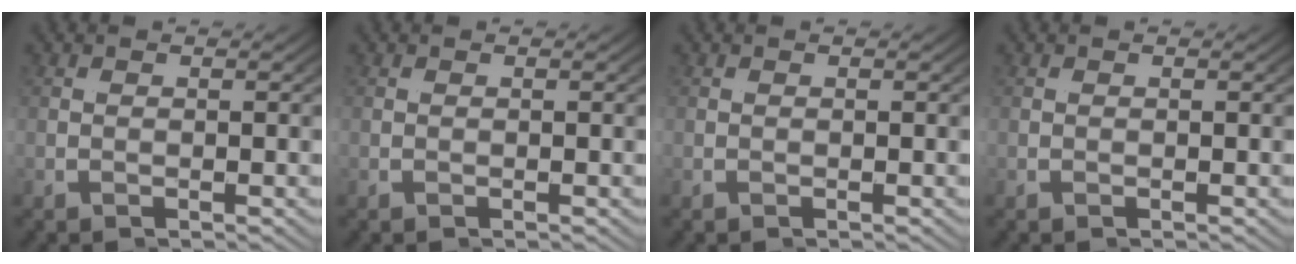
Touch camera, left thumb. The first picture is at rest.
{"total": 0.0}
{"total": 0.0}
{"total": 0.0}